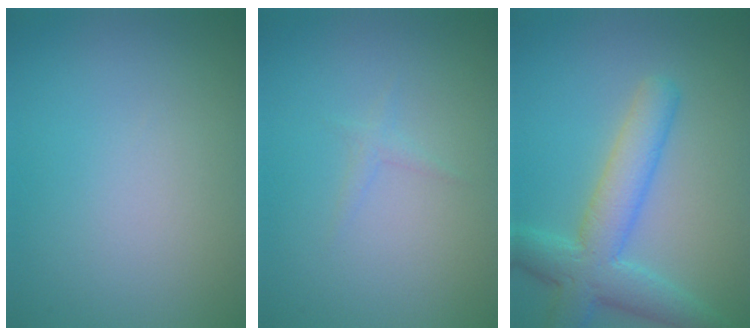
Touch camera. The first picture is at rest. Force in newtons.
{"total": 0.7, "press": 0.7, "slide": 0.0}
{"total": 5.8, "press": 5.8, "slide": 0.4}